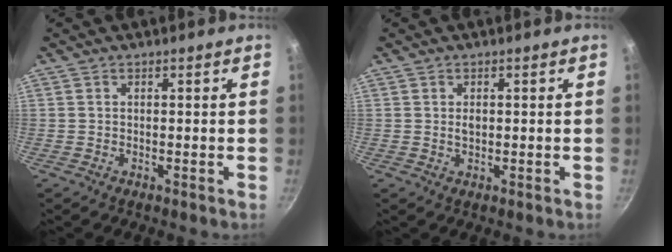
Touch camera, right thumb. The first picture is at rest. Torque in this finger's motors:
{"motor_torque": [0.50, 0.32, 0.27, 0.00, -0.02]}